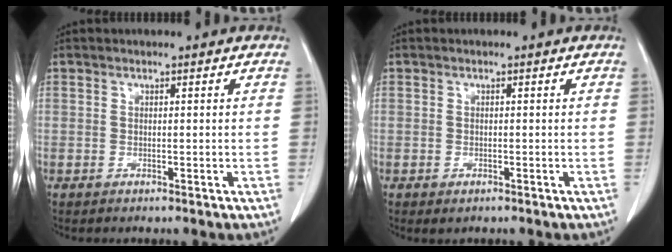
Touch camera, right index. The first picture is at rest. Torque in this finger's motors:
{"motor_torque": [0.10, -0.07, 0.03, 0.01]}